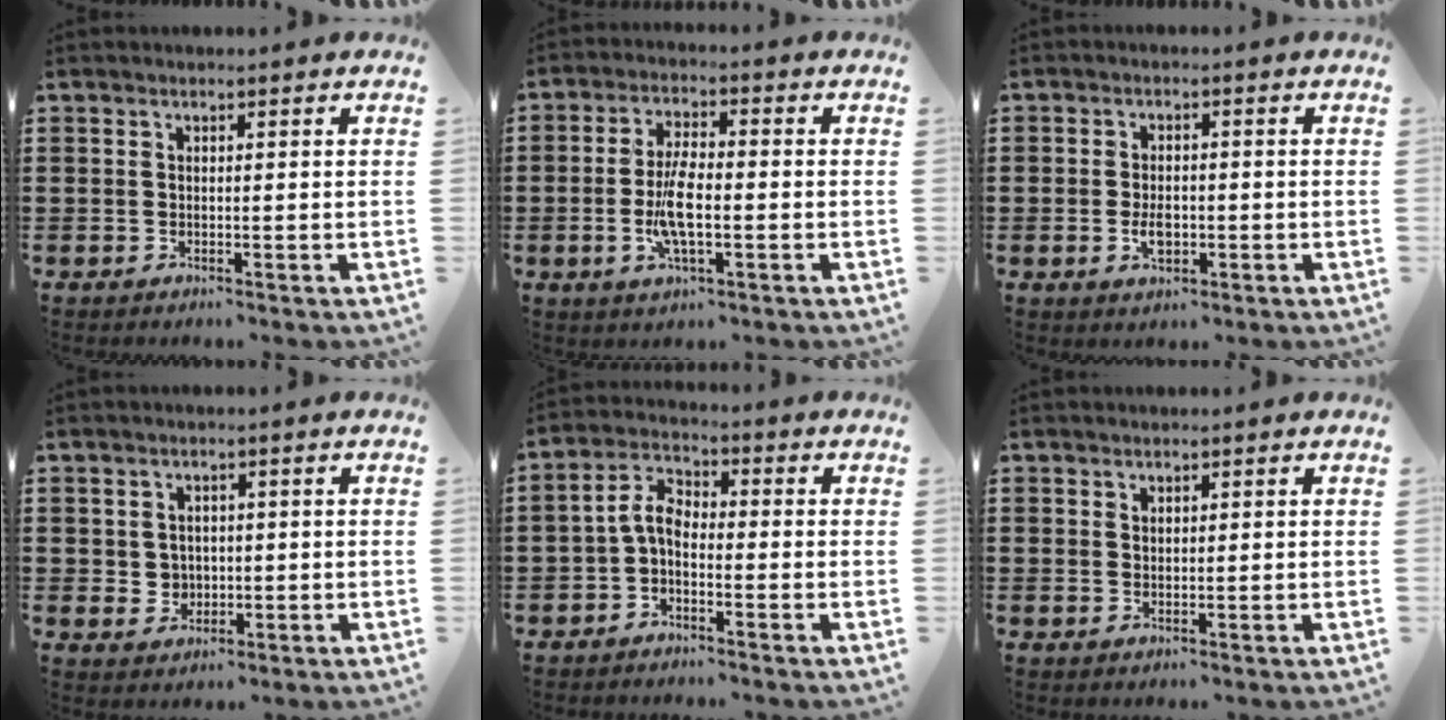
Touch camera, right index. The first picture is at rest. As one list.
[{"total": 6.9, "force": [-1.3, 2.2, 6.5], "torque": [-0.144, -0.009, -0.030]}, {"total": 3.0, "force": [-0.7, 1.8, 2.3], "torque": [-0.051, -0.003, -0.013]}, {"total": 2.4, "force": [0.2, 2.4, 0.5], "torque": [-0.021, 0.010, 0.000]}, {"total": 3.9, "force": [-1.3, 2.0, 3.1], "torque": [-0.083, 0.006, -0.034]}, {"total": 0.9, "force": [0.8, 0.5, 0.1], "torque": [-0.004, 0.001, 0.015]}]